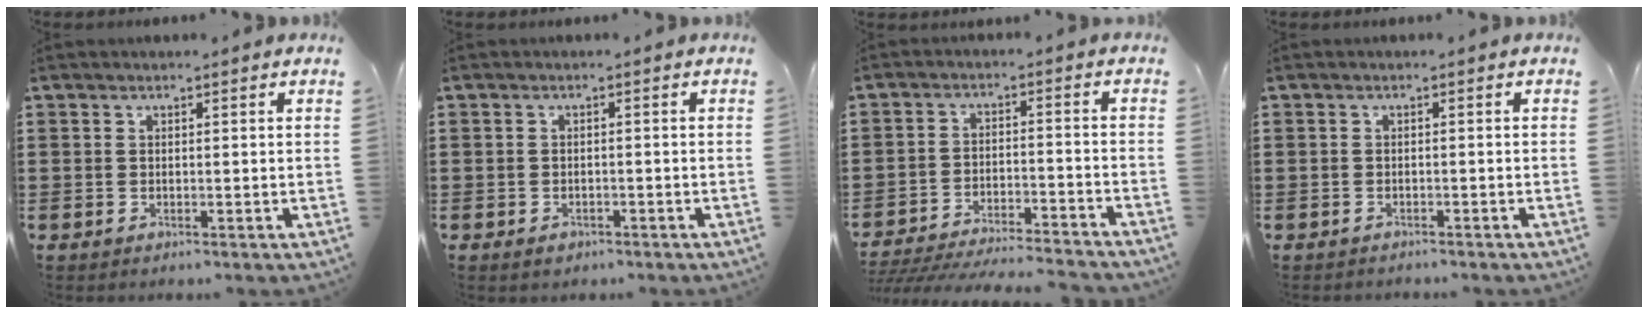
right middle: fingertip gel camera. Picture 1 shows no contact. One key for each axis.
{"total": 0.9, "fx": -0.7, "fy": 0.4, "fz": 0.3, "tx": -0.008, "ty": -0.003, "tz": -0.015}
{"total": 5.3, "fx": -5.1, "fy": 0.1, "fz": 1.3, "tx": -0.035, "ty": -0.008, "tz": -0.105}
{"total": 0.8, "fx": -0.8, "fy": 0.2, "fz": -0.1, "tx": 0.001, "ty": 0.002, "tz": -0.018}